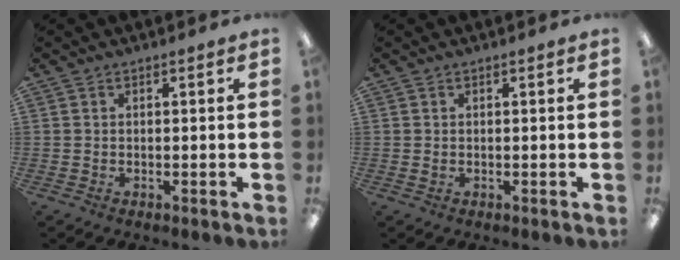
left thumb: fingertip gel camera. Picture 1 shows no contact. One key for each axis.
{"total": 0.6, "fx": 0.2, "fy": 0.4, "fz": 0.5, "tx": -0.001, "ty": -0.001, "tz": 0.001}